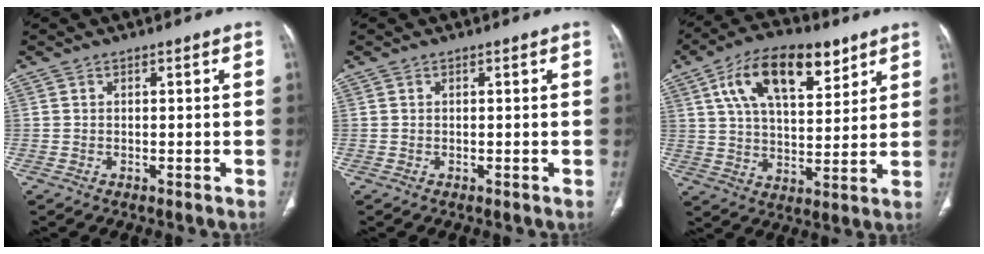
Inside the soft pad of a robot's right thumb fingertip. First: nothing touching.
{"total": 0.0}
{"total": 17.0, "force": [8.5, 8.2, 12.3], "torque": [-0.175, -0.020, 0.147]}